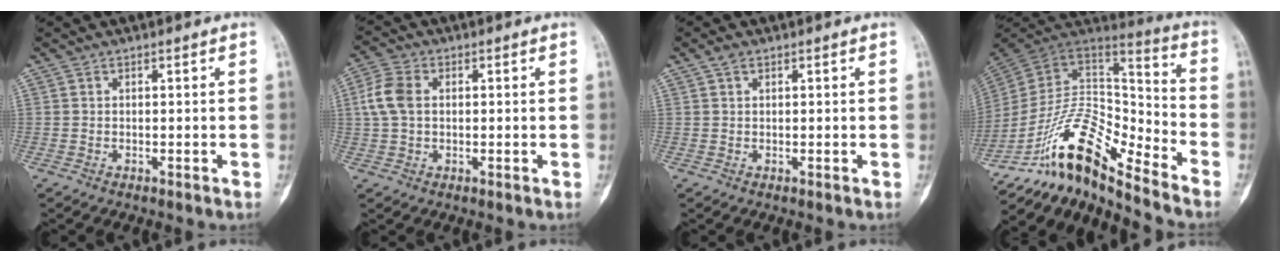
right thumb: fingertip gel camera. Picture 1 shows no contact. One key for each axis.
{"total": 6.3, "fx": 0.7, "fy": 4.3, "fz": 4.5, "tx": -0.105, "ty": 0.014, "tz": 0.012}
{"total": 1.4, "fx": 0.8, "fy": 0.8, "fz": 0.8, "tx": -0.015, "ty": 0.005, "tz": 0.013}
{"total": 18.3, "fx": -13.5, "fy": 5.6, "fz": 11.0, "tx": -0.173, "ty": 0.113, "tz": -0.240}